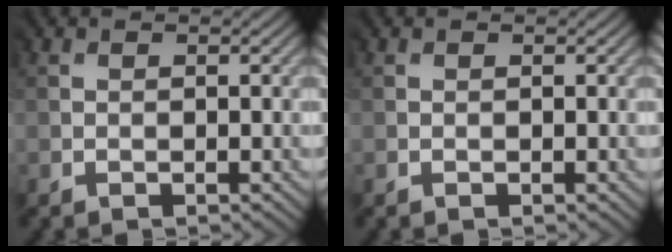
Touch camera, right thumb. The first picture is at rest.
{"total": 0.0}